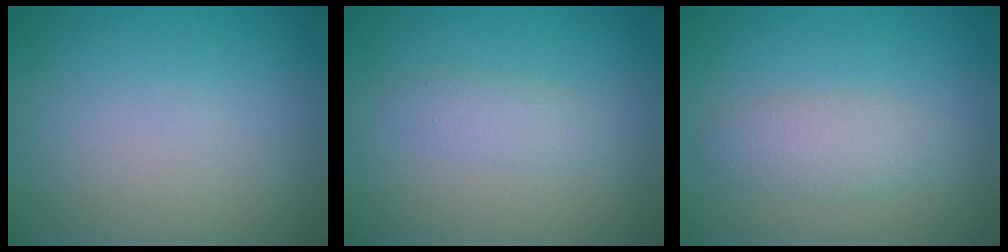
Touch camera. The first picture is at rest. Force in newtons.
{"total": 1.5, "press": 1.5, "slide": 0.0}
{"total": 2.4, "press": 2.4, "slide": 0.1}